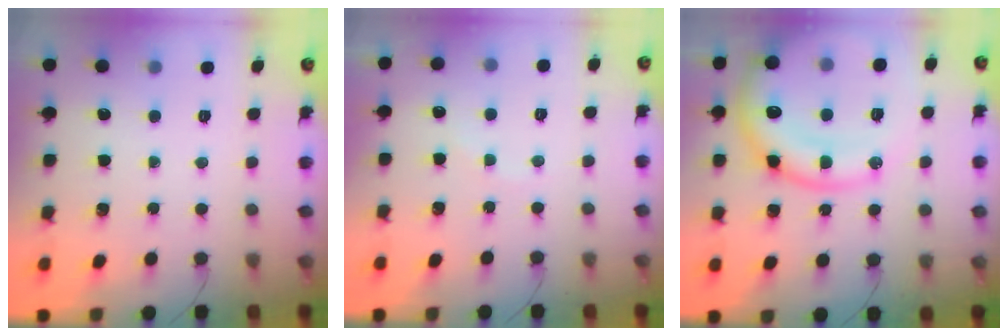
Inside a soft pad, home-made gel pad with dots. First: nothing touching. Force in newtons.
{"total": 4.7, "press": 4.7, "slide": 0.8}
{"total": 21.5, "press": 21.4, "slide": 2.2}